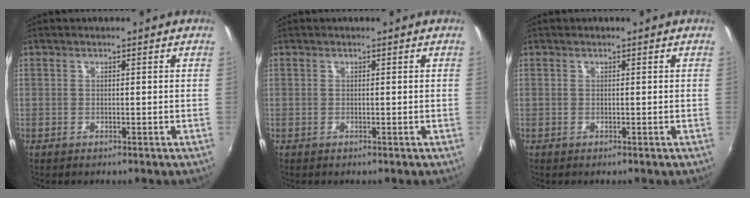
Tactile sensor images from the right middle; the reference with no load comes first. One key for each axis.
{"total": 0.0}
{"total": 0.0}